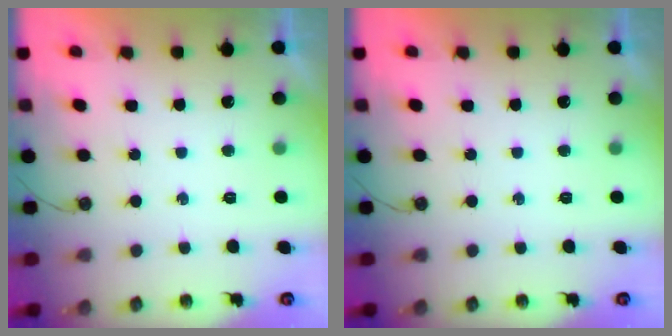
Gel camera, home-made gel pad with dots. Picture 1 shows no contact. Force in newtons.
{"total": 0.0}